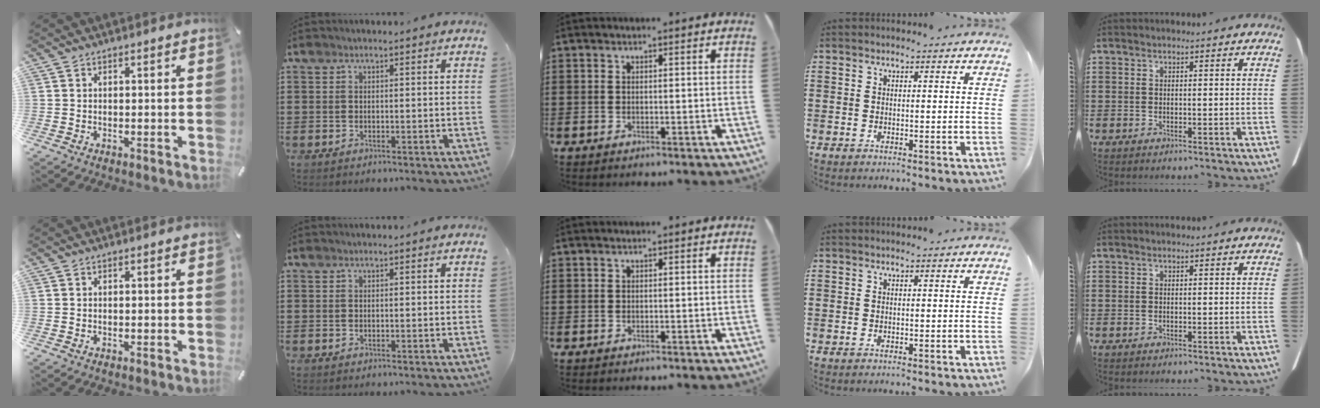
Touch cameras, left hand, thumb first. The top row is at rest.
{}